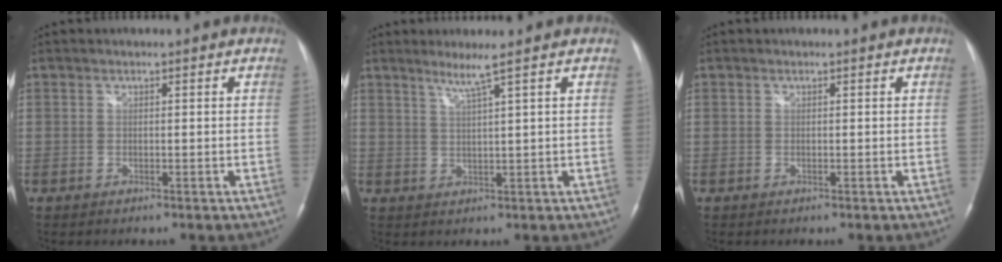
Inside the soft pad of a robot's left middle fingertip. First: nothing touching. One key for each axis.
{"total": 3.2, "fx": 2.1, "fy": -1.2, "fz": 2.1, "tx": -0.045, "ty": -0.010, "tz": 0.043}
{"total": 0.0}